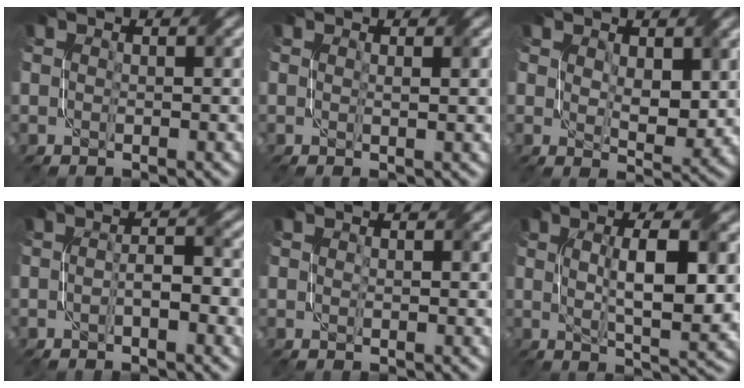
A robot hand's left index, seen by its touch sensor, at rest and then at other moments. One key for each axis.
{"total": 1.2, "fx": 0.3, "fy": 0.1, "fz": 1.2, "tx": -0.016, "ty": 0.001, "tz": 0.003}
{"total": 3.8, "fx": 1.1, "fy": 2.1, "fz": 2.9, "tx": -0.056, "ty": -0.011, "tz": 0.024}
{"total": 3.5, "fx": -0.8, "fy": 1.1, "fz": 3.3, "tx": -0.057, "ty": 0.003, "tz": -0.014}
{"total": 0.7, "fx": 0.3, "fy": 0.3, "fz": 0.6, "tx": -0.010, "ty": -0.001, "tz": 0.007}
{"total": 7.1, "fx": 0.8, "fy": 1.7, "fz": 6.8, "tx": -0.107, "ty": 0.002, "tz": 0.015}